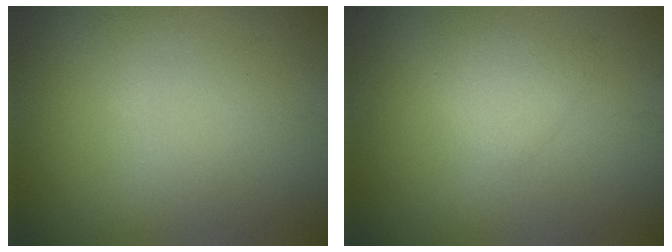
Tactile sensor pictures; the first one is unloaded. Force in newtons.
{"total": 1.9, "press": 1.8, "slide": 0.1}